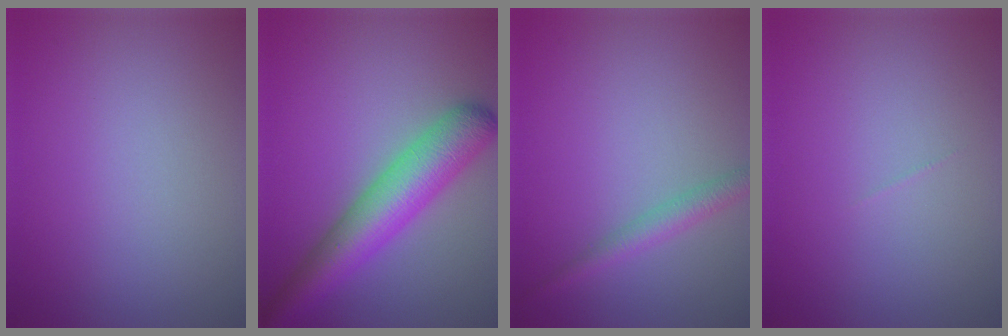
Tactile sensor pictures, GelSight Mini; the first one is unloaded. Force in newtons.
{"total": 7.2, "press": 7.2, "slide": 0.3}
{"total": 2.2, "press": 2.2, "slide": 0.1}
{"total": 0.0}